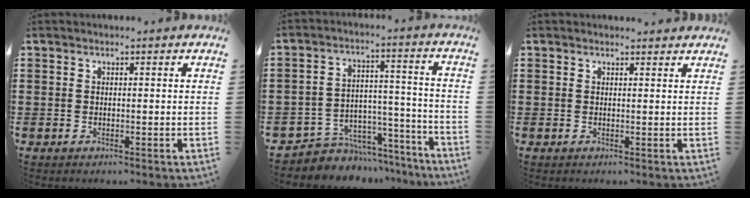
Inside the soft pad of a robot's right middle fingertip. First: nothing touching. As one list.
[{"total": 5.7, "force": [-5.1, 2.6, 0.2], "torque": [-0.007, 0.021, -0.102]}, {"total": 0.7, "force": [0.6, 0.3, 0.1], "torque": [0.005, -0.003, 0.010]}]